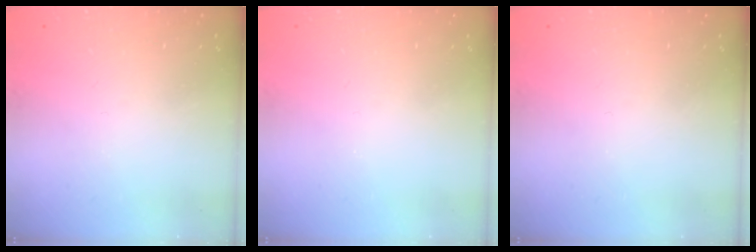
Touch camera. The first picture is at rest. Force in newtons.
{"total": 0.0}
{"total": 0.0}